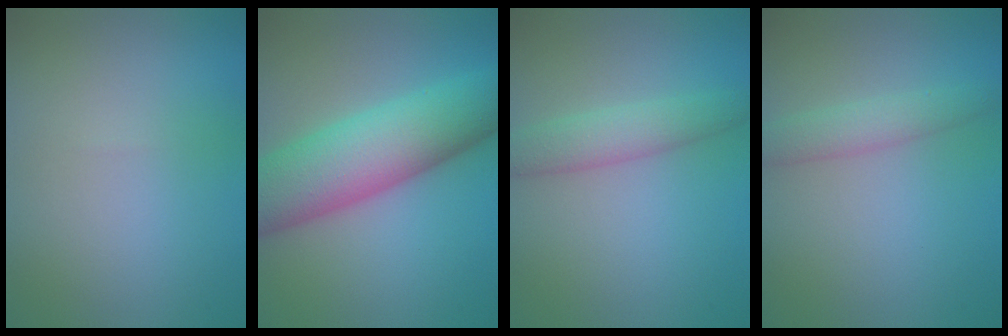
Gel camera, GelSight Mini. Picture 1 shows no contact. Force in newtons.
{"total": 9.6, "press": 9.6, "slide": 0.3}
{"total": 2.8, "press": 2.8, "slide": 0.1}
{"total": 2.2, "press": 2.2, "slide": 0.1}